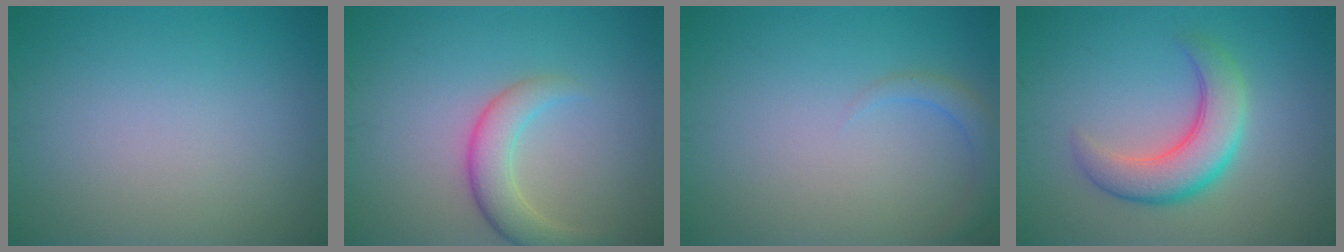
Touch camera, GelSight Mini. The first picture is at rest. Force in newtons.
{"total": 3.7, "press": 3.6, "slide": 0.3}
{"total": 1.6, "press": 1.6, "slide": 0.2}
{"total": 5.2, "press": 5.2, "slide": 0.3}